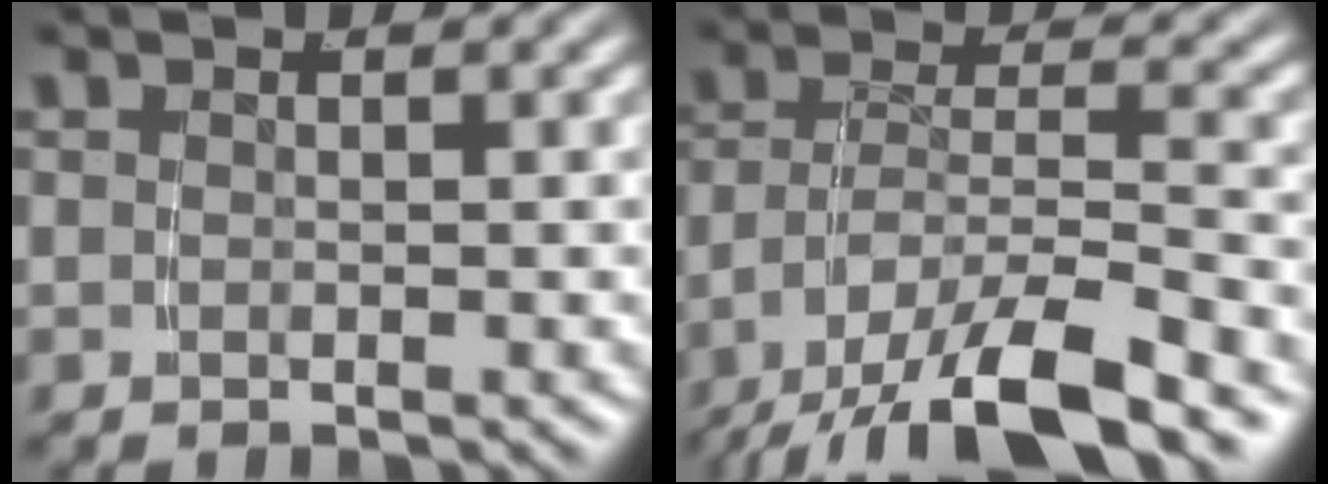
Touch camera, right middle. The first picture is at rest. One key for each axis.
{"total": 7.7, "fx": -4.3, "fy": 2.9, "fz": 5.7, "tx": -0.107, "ty": -0.027, "tz": -0.055}